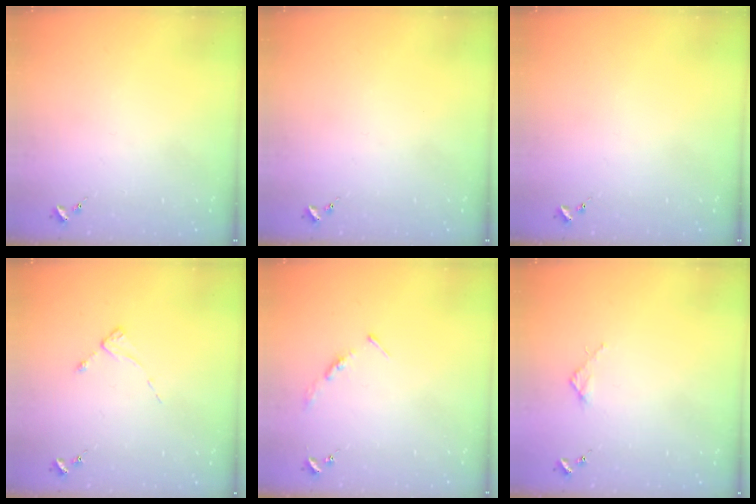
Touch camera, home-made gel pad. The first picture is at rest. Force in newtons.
{"total": 0.0}
{"total": 0.0}
{"total": 2.1, "press": 2.0, "slide": 0.4}
{"total": 3.5, "press": 3.5, "slide": 0.3}
{"total": 2.7, "press": 2.7, "slide": 0.3}